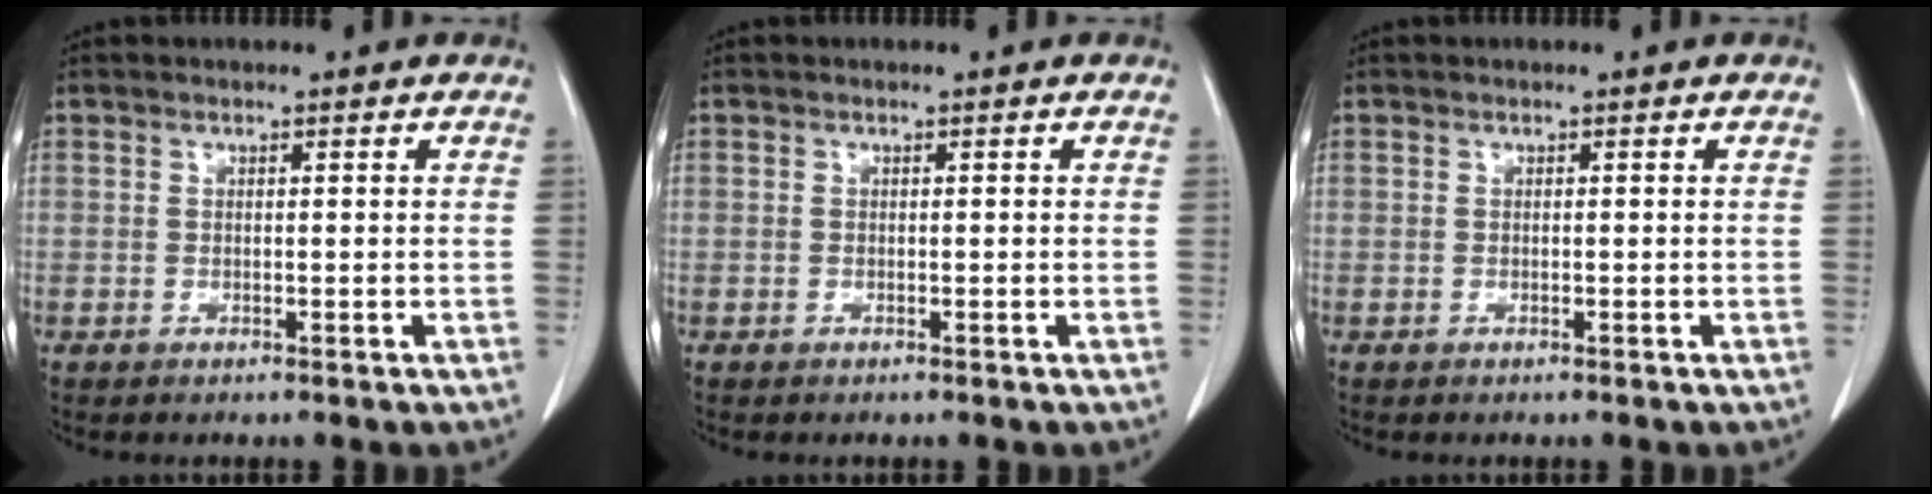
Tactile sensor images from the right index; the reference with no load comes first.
{"total": 0.0}
{"total": 0.0}